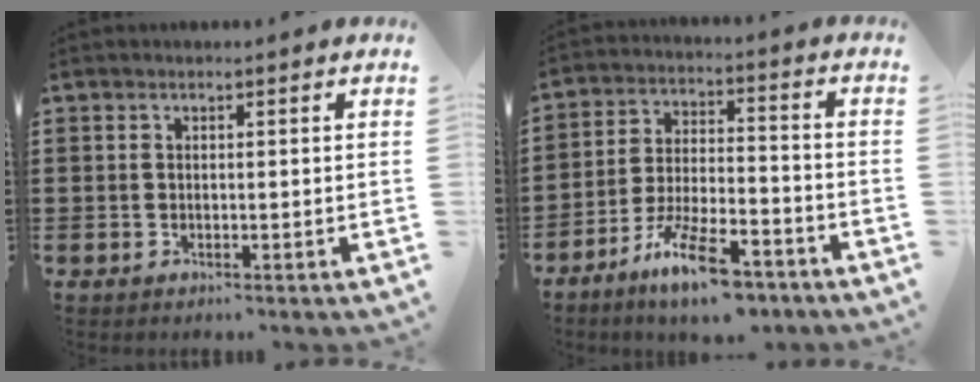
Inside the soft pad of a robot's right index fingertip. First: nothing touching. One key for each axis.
{"total": 10.4, "fx": -7.6, "fy": 2.4, "fz": 6.7, "tx": -0.132, "ty": 0.013, "tz": -0.141}